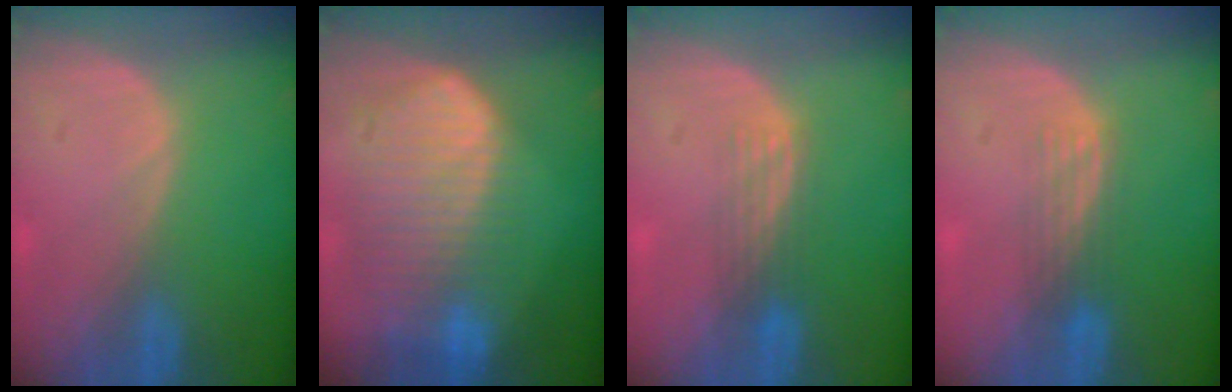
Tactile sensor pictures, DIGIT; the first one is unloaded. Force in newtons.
{"total": 10.2, "press": 8.8, "slide": 5.2}
{"total": 2.9, "press": 2.8, "slide": 1.0}
{"total": 2.9, "press": 2.8, "slide": 1.0}